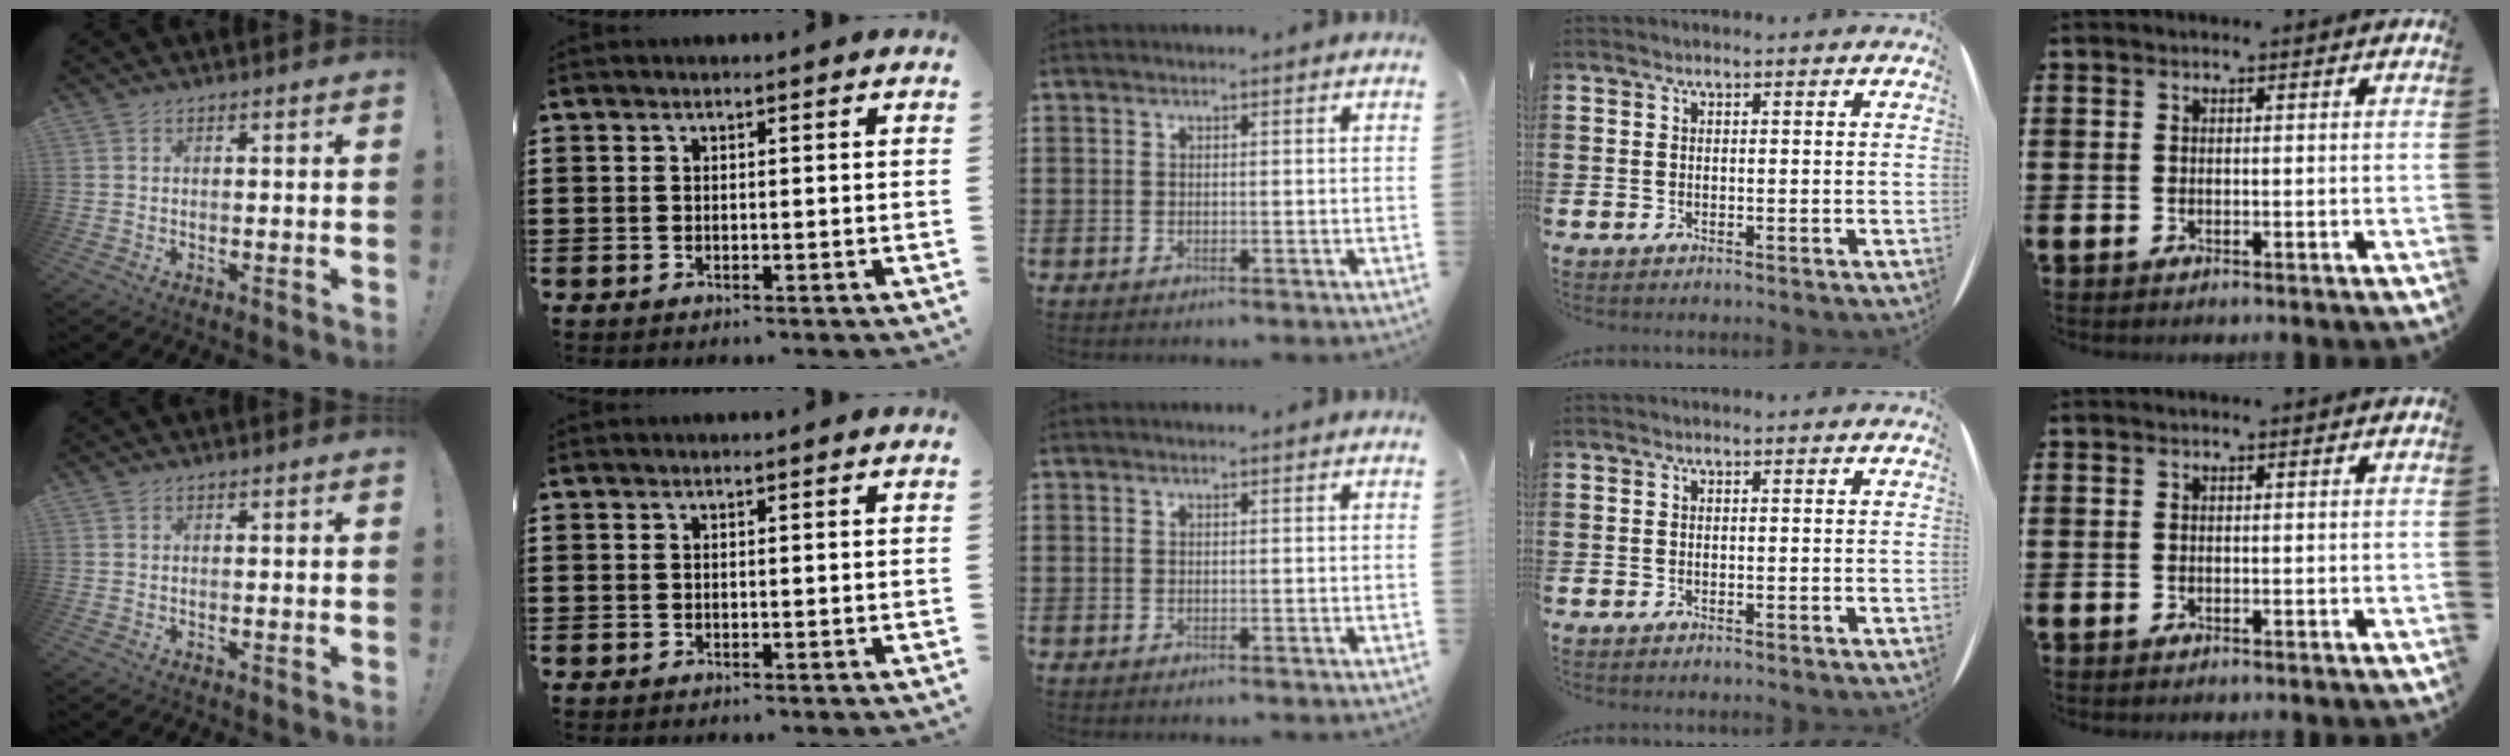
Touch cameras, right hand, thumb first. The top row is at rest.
{}